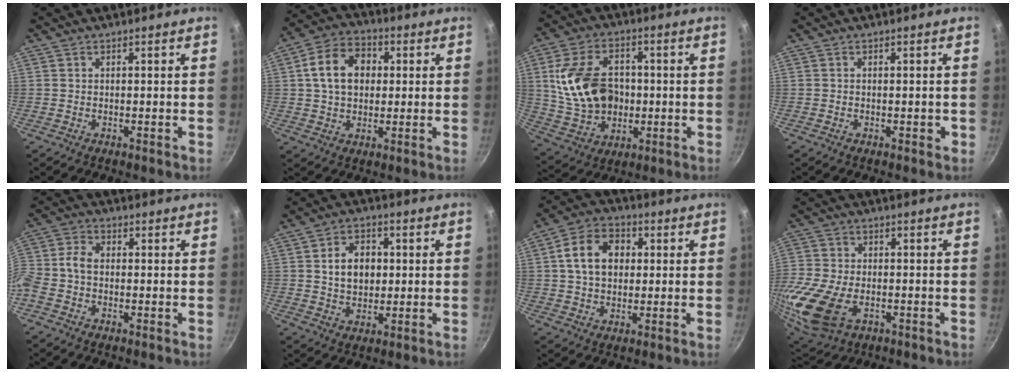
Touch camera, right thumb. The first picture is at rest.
{"total": 11.6, "force": [1.9, 8.6, 7.6], "torque": [-0.109, 0.018, 0.021]}
{"total": 17.2, "force": [0.8, 12.6, 11.7], "torque": [-0.196, 0.012, 0.029]}
{"total": 1.0, "force": [-0.3, 0.7, 0.7], "torque": [-0.006, 0.004, -0.004]}
{"total": 5.8, "force": [-1.4, 4.0, 4.0], "torque": [-0.093, 0.026, -0.044]}
{"total": 8.4, "force": [1.0, 6.2, 5.5], "torque": [-0.068, 0.006, 0.016]}
{"total": 10.9, "force": [1.7, 8.1, 7.1], "torque": [-0.099, 0.018, 0.019]}
{"total": 17.8, "force": [-5.2, 11.4, 12.5], "torque": [-0.290, -0.008, -0.095]}